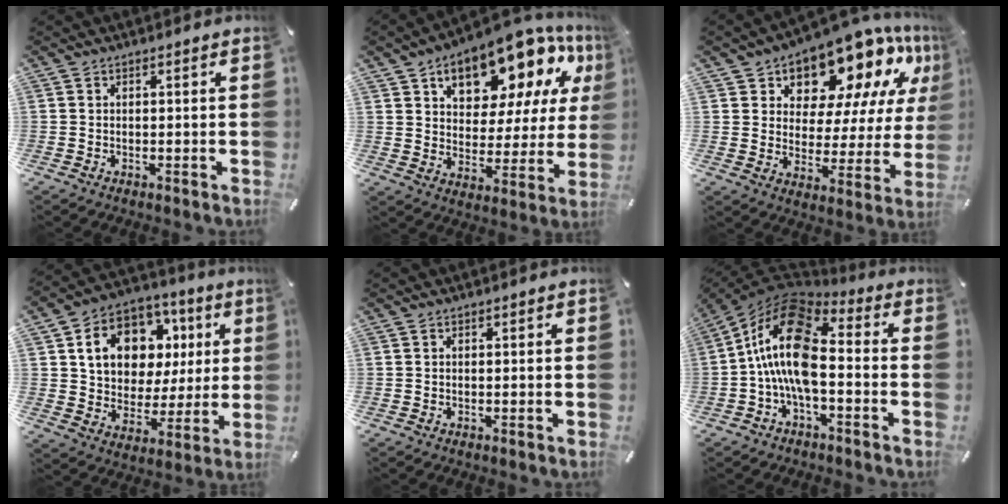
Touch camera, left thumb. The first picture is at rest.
{"total": 17.9, "force": [12.0, 9.3, 9.5], "torque": [-0.146, -0.080, 0.201]}
{"total": 15.2, "force": [11.9, 7.5, 5.9], "torque": [-0.094, -0.100, 0.201]}
{"total": 14.5, "force": [5.1, 11.6, 7.0], "torque": [-0.119, -0.012, 0.100]}
{"total": 0.0}
{"total": 17.0, "force": [-1.3, 9.1, 14.2], "torque": [-0.299, 0.004, -0.024]}